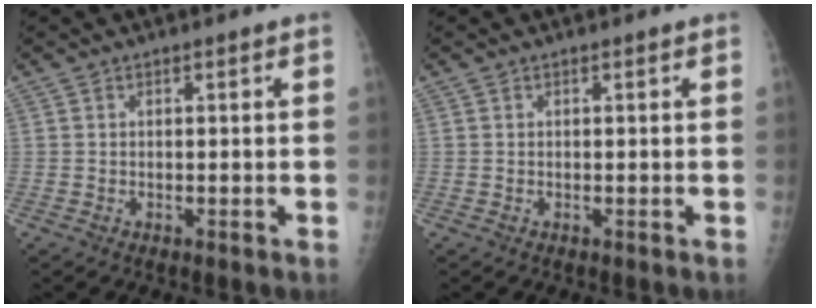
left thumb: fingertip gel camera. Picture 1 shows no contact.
{"total": 0.0}